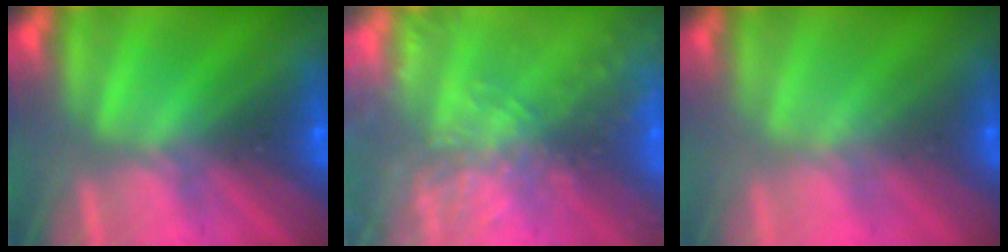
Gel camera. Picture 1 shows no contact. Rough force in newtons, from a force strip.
{"total": 5.9}
{"total": 1.9}